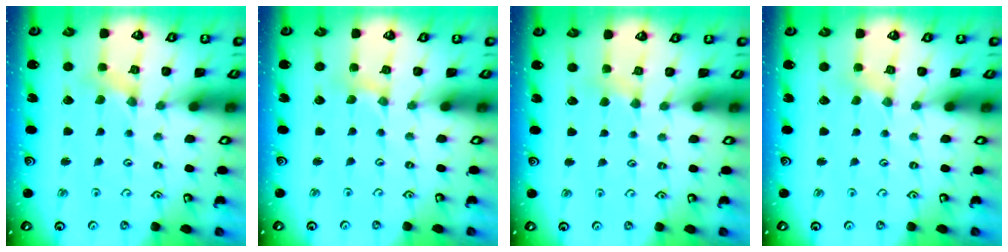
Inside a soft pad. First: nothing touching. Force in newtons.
{"total": 0.0}
{"total": 3.0, "press": 3.0, "slide": 0.5}
{"total": 0.0}